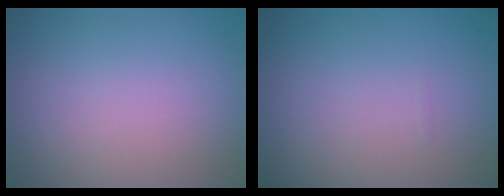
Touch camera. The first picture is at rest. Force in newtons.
{"total": 0.0}